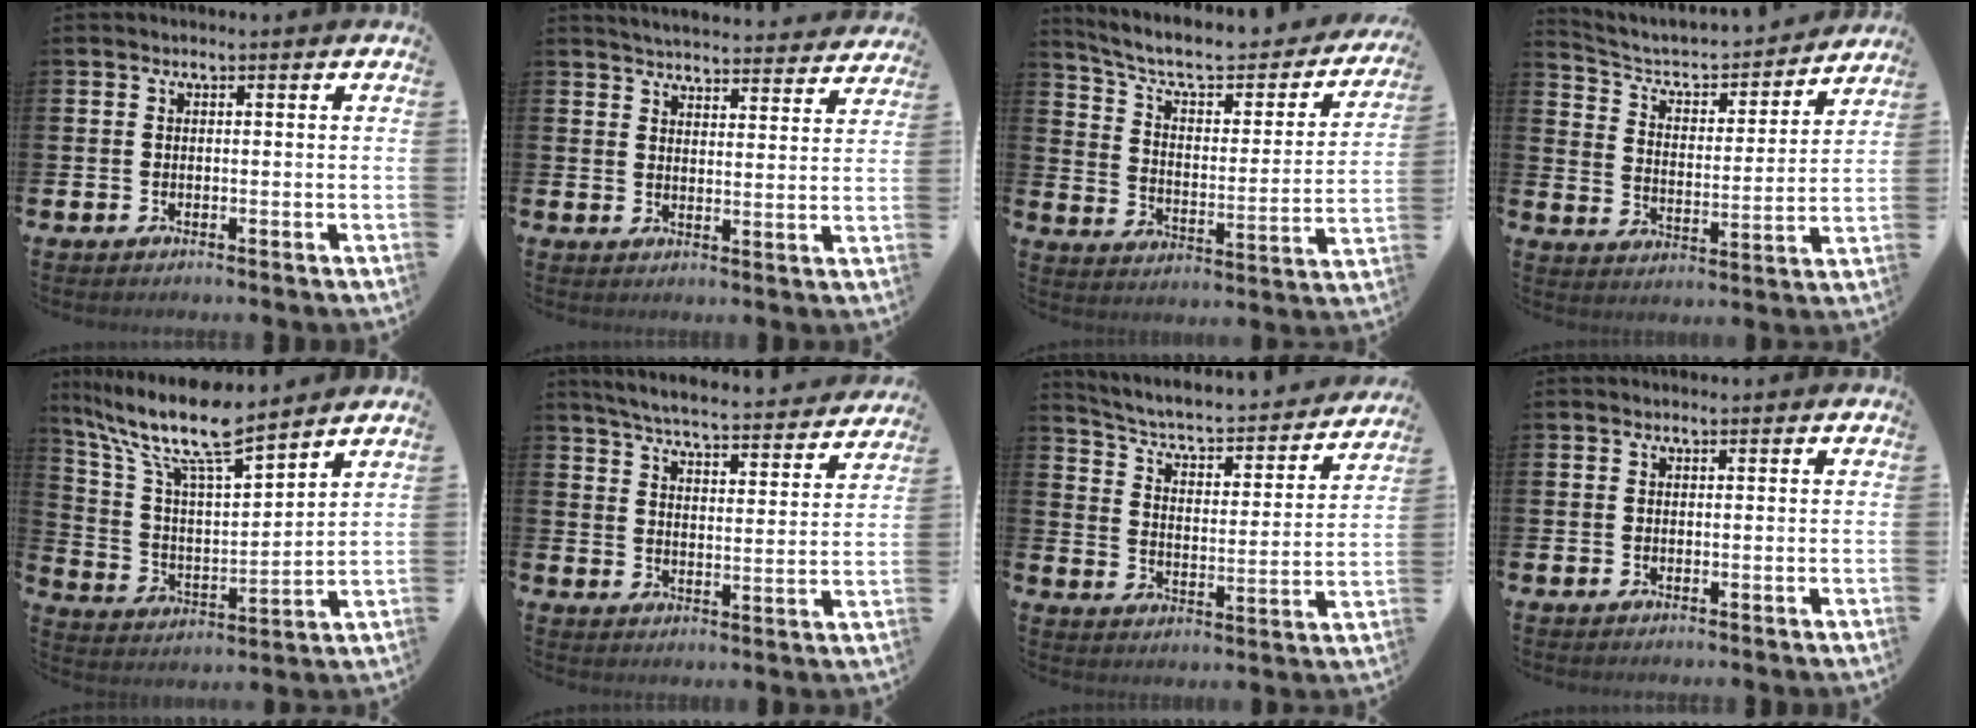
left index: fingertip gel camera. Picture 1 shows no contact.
{"total": 4.7, "force": [4.7, 0.4, 0.3], "torque": [-0.020, -0.035, 0.082]}
{"total": 8.1, "force": [6.7, 2.7, 3.7], "torque": [-0.093, -0.048, 0.107]}
{"total": 5.3, "force": [4.7, 1.9, 1.7], "torque": [-0.057, -0.040, 0.071]}
{"total": 11.8, "force": [10.1, 1.8, 5.8], "torque": [-0.156, -0.053, 0.174]}
{"total": 5.6, "force": [5.4, 0.2, 1.5], "torque": [-0.055, -0.042, 0.091]}
{"total": 5.0, "force": [4.3, 1.4, 2.0], "torque": [-0.070, -0.039, 0.063]}
{"total": 0.0}